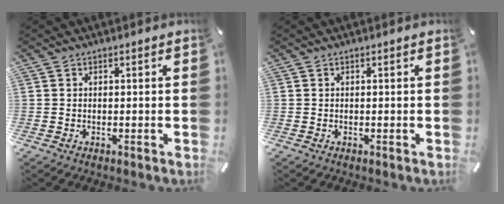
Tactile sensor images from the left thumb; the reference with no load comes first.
{"total": 0.0}